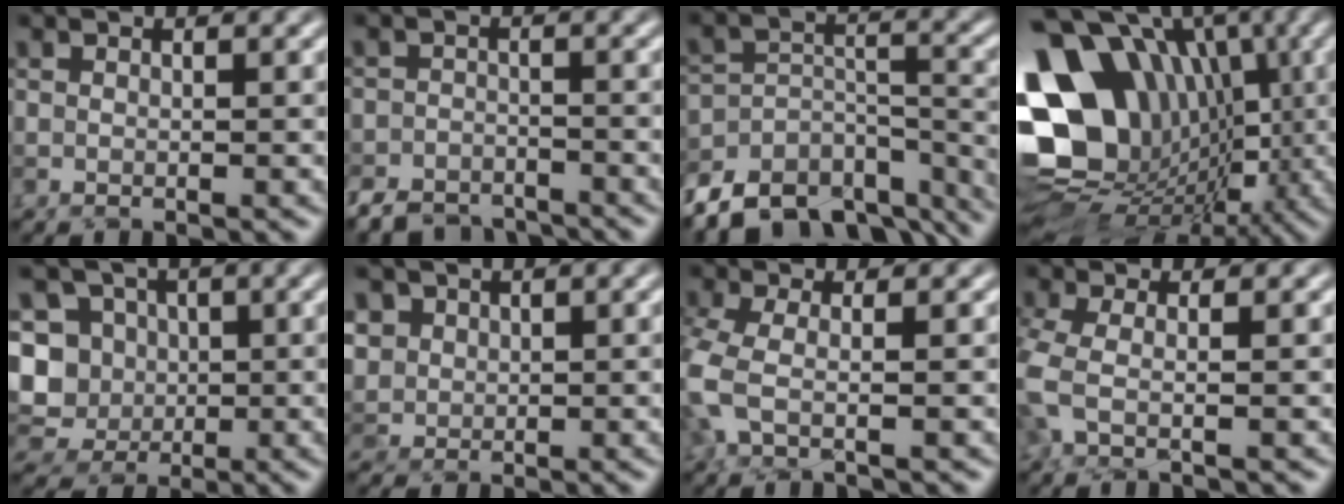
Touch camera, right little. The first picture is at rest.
{"total": 4.3, "force": [-4.0, 1.6, 0.3], "torque": [0.003, -0.003, -0.077]}
{"total": 10.5, "force": [-8.9, 4.6, 3.0], "torque": [-0.043, 0.012, -0.129]}
{"total": 17.5, "force": [2.3, 14.0, 10.2], "torque": [-0.180, 0.023, 0.051]}
{"total": 9.3, "force": [1.4, 8.7, 3.2], "torque": [-0.072, 0.033, 0.007]}
{"total": 3.3, "force": [2.1, 2.5, 0.3], "torque": [-0.023, 0.010, 0.050]}
{"total": 2.8, "force": [-0.9, 0.8, 2.5], "torque": [-0.066, -0.009, -0.025]}
{"total": 2.0, "force": [-0.5, 0.5, 1.9], "torque": [-0.052, -0.008, -0.018]}